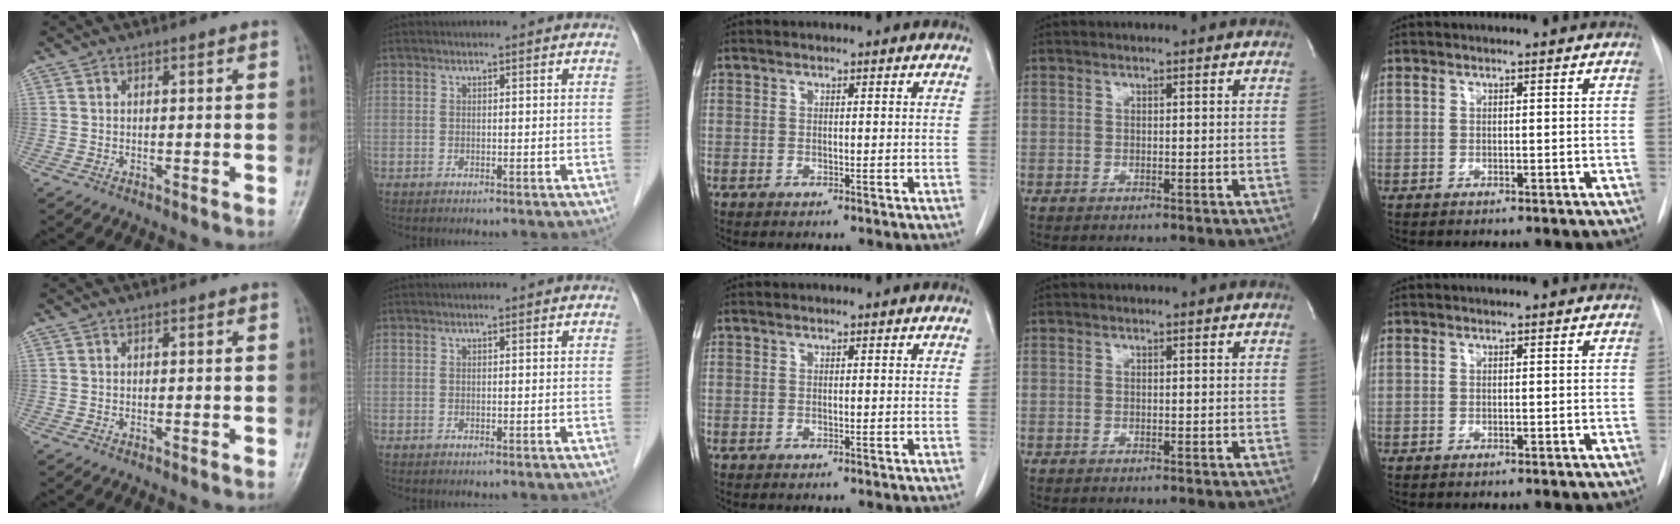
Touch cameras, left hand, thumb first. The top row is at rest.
{}